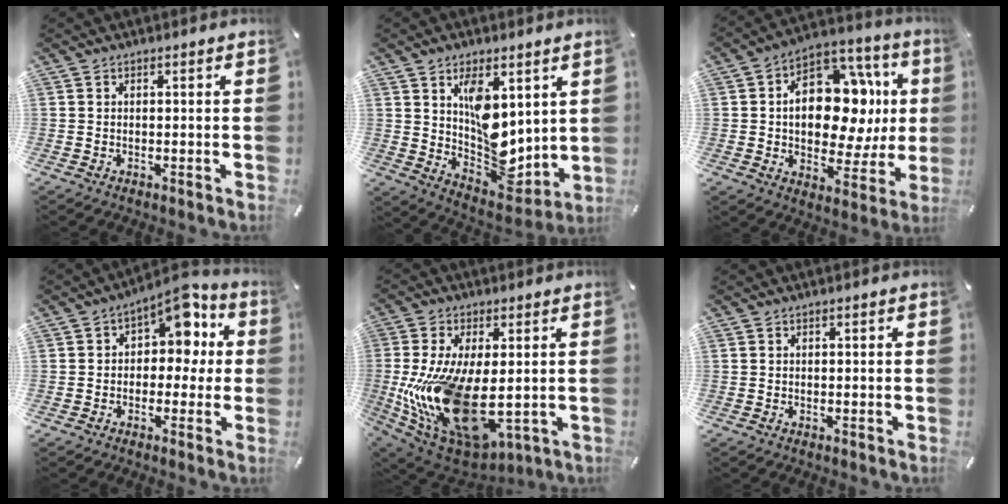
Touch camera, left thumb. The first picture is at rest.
{"total": 12.3, "force": [3.1, 8.1, 8.7], "torque": [-0.118, -0.028, 0.069]}
{"total": 19.7, "force": [2.1, 12.5, 15.1], "torque": [-0.227, -0.020, 0.040]}
{"total": 8.6, "force": [3.6, 6.0, 5.1], "torque": [-0.055, -0.031, 0.057]}
{"total": 21.3, "force": [-0.9, 11.5, 18.0], "torque": [-0.379, -0.026, 0.006]}
{"total": 0.0}